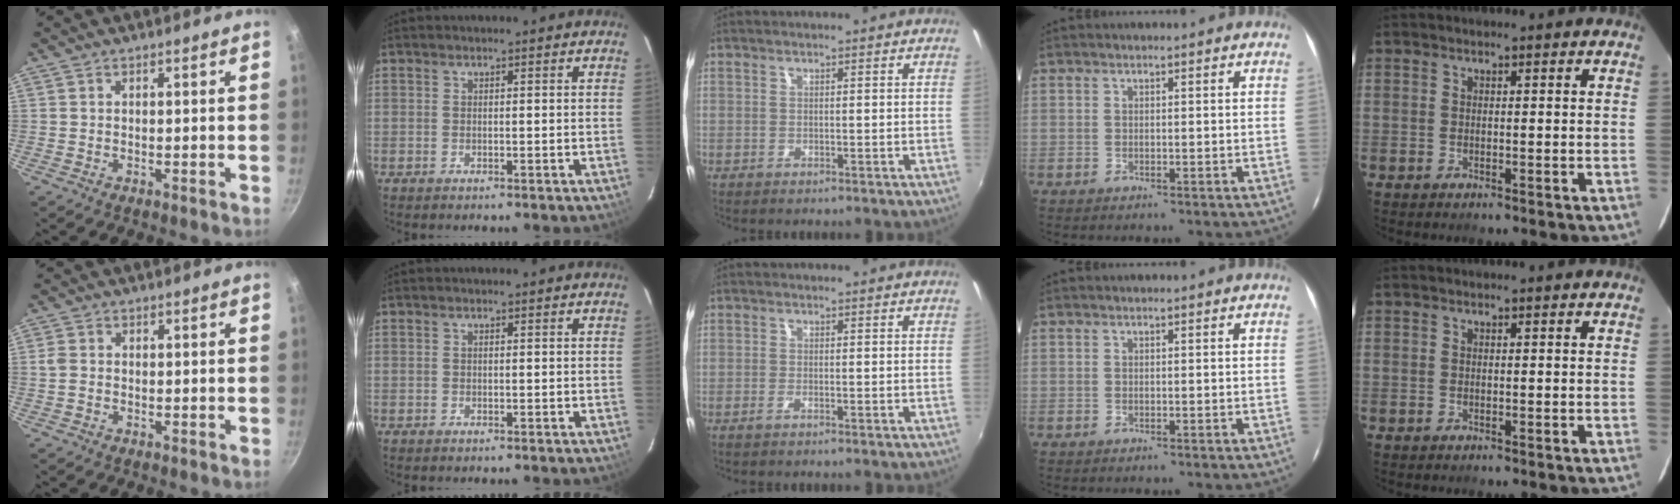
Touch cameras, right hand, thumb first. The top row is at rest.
{"thumb": {"total": 2.2, "force": [-0.2, 1.7, 1.3], "torque": [-0.032, 0.004, -0.008]}, "middle": {"total": 1.0, "force": [-0.7, -0.1, 0.7], "torque": [-0.017, -0.003, -0.016]}}